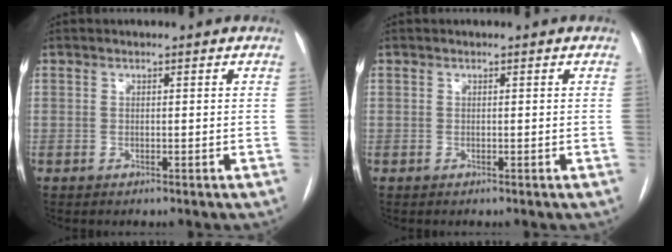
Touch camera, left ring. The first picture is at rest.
{"total": 0.0}